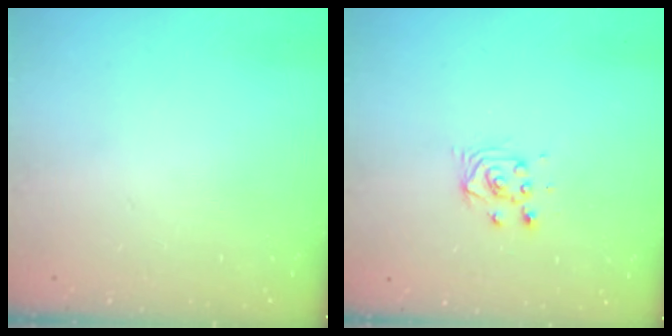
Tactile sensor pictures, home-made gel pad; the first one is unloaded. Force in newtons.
{"total": 4.7, "press": 4.7, "slide": 0.5}